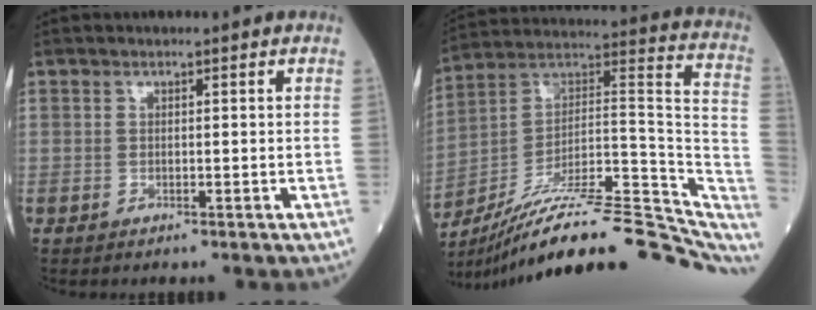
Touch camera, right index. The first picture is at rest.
{"total": 28.0, "force": [-21.4, 5.6, 17.1], "torque": [-0.203, 0.031, -0.321]}